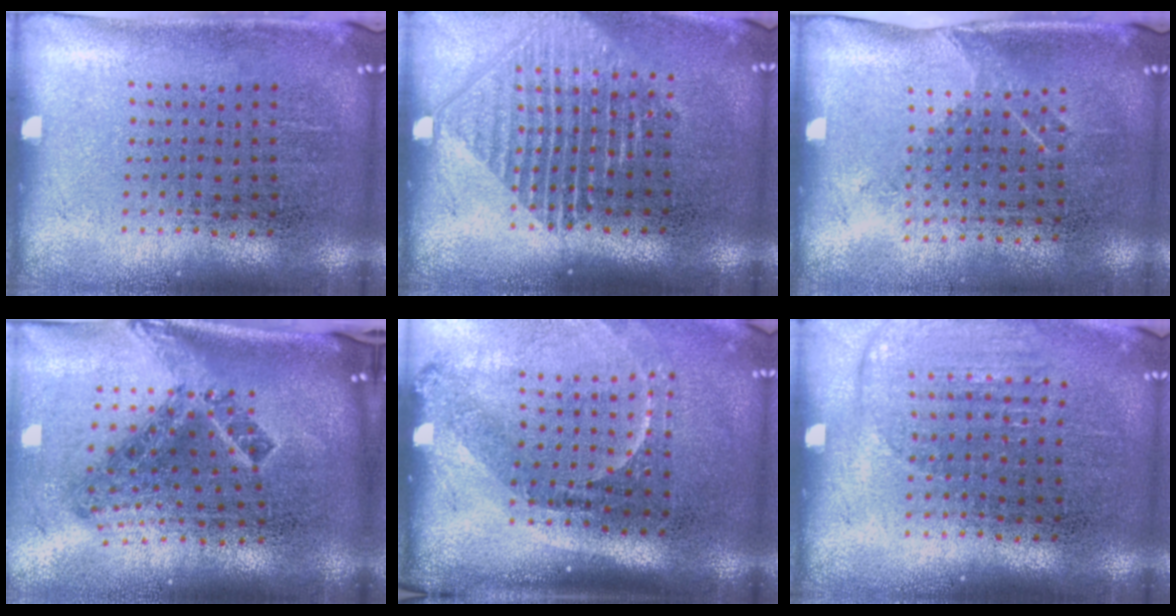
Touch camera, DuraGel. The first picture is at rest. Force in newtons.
{"total": 1.4, "press": 1.3, "slide": 0.6}
{"total": 1.1, "press": 1.0, "slide": 0.6}
{"total": 2.0, "press": 1.3, "slide": 1.6}
{"total": 2.2, "press": 1.5, "slide": 1.6}
{"total": 1.4, "press": 1.3, "slide": 0.6}